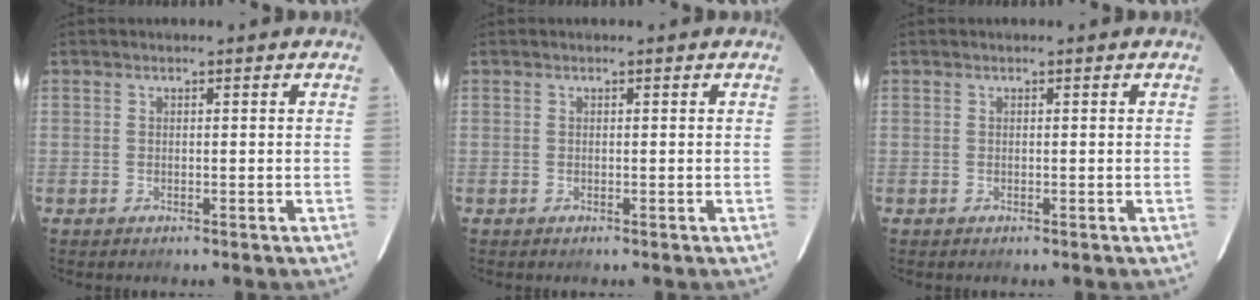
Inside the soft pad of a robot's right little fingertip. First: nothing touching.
{"total": 0.0}
{"total": 0.0}